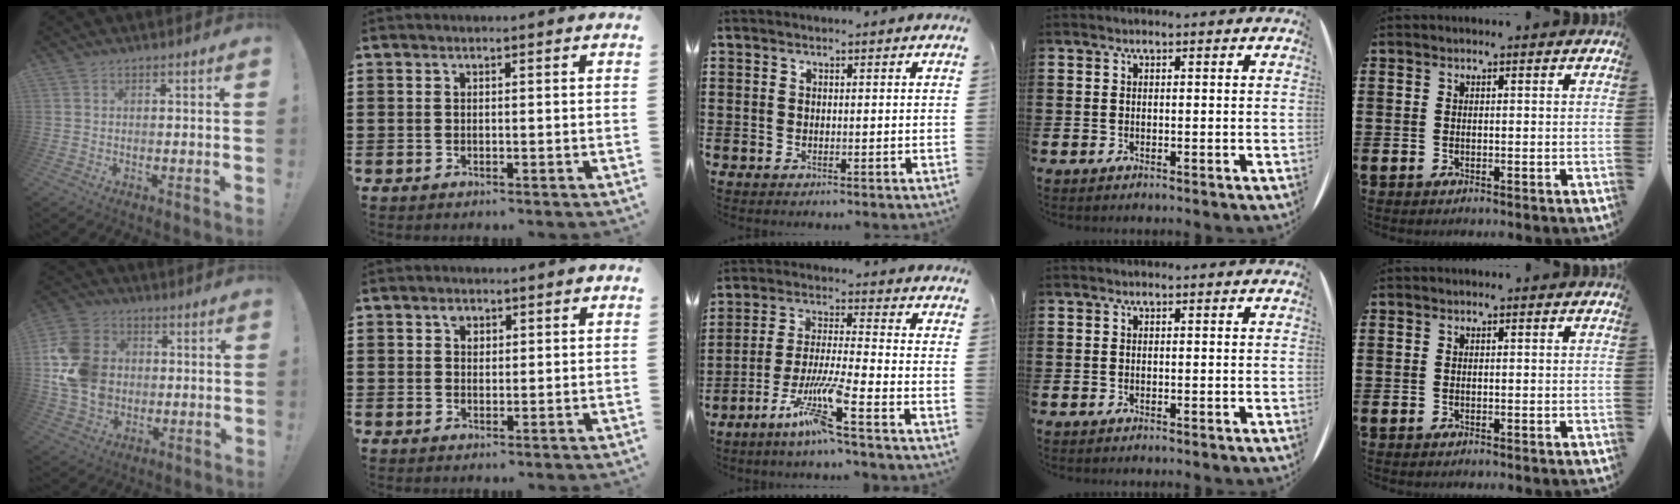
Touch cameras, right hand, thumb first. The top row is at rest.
{"thumb": {"total": 17.3, "force": [0.7, 14.4, 9.5], "torque": [-0.178, 0.009, 0.019]}, "index": {"total": 1.7, "force": [0.9, 1.2, 0.9], "torque": [-0.012, 0.001, 0.015]}, "middle": {"total": 8.9, "force": [-5.7, 0.1, 6.8], "torque": [-0.146, -0.013, -0.112]}}